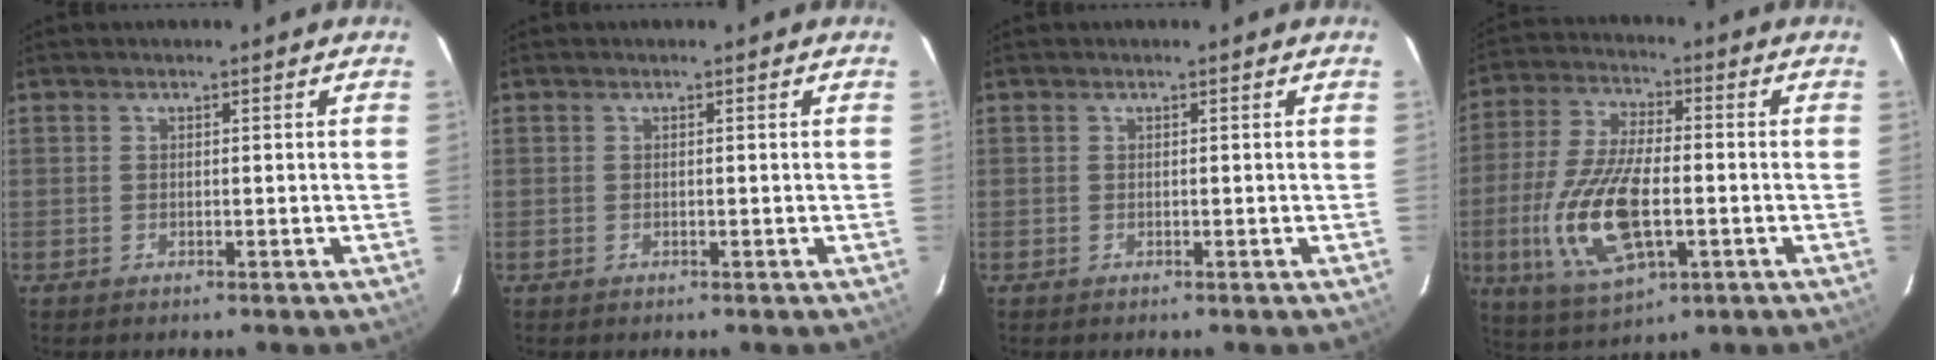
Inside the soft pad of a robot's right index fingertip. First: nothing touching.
{"total": 0.0}
{"total": 0.0}
{"total": 16.7, "force": [-3.9, 6.9, 14.7], "torque": [-0.314, -0.011, -0.068]}